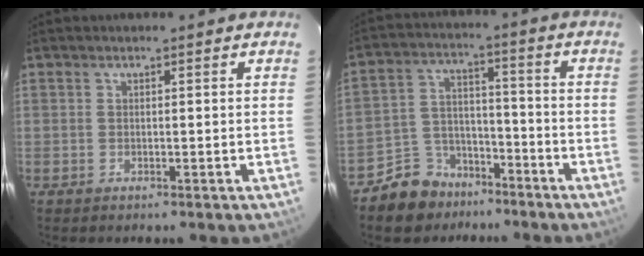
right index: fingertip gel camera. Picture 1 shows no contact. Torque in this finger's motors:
{"motor_torque": [0.77, -0.54, 0.07, 0.00]}